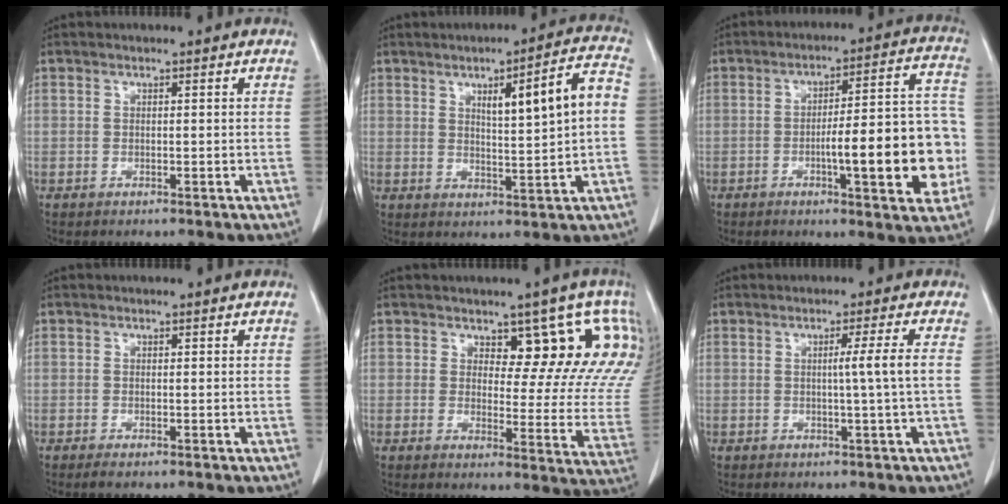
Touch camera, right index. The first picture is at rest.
{"total": 9.6, "force": [1.6, 0.6, 9.4], "torque": [-0.137, 0.015, 0.026]}
{"total": 15.6, "force": [-3.4, 2.9, 14.9], "torque": [-0.196, 0.026, -0.043]}
{"total": 0.9, "force": [-0.6, 0.2, 0.7], "torque": [-0.012, -0.002, -0.010]}
{"total": 12.4, "force": [8.5, 5.3, 7.4], "torque": [-0.058, -0.021, 0.080]}
{"total": 3.3, "force": [-0.1, -1.4, 3.0], "torque": [-0.049, -0.005, 0.001]}